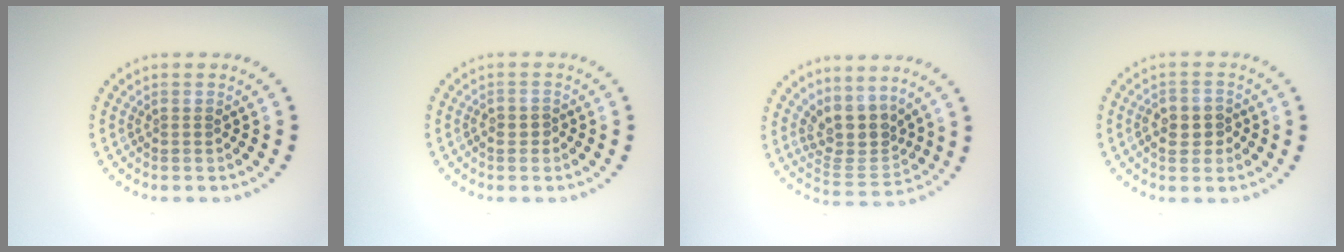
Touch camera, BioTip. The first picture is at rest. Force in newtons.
{"total": 0.9, "press": 0.8, "slide": 0.3}
{"total": 3.9, "press": 3.2, "slide": 2.3}
{"total": 2.8, "press": 2.7, "slide": 0.6}